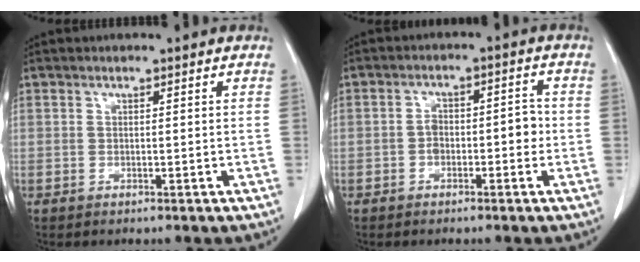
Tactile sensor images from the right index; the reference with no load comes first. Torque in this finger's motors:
{"motor_torque": [0.61, -0.25, 0.12, 0.04]}